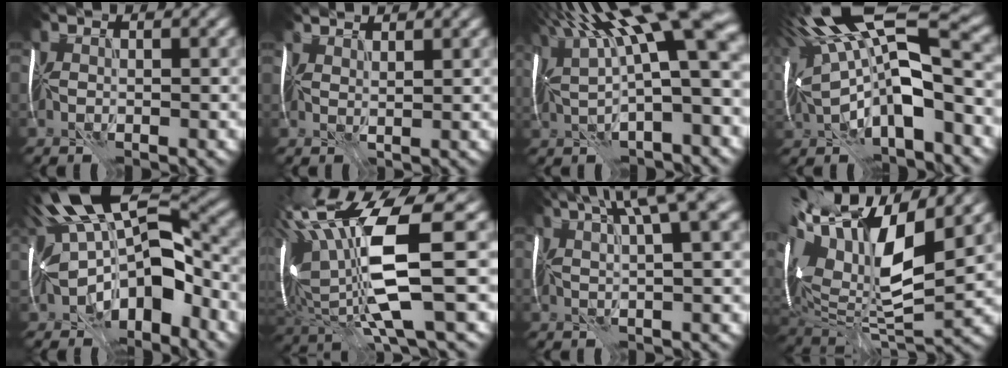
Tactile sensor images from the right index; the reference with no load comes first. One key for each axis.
{"total": 3.0, "fx": 2.7, "fy": 0.7, "fz": 1.1, "tx": -0.016, "ty": 0.023, "tz": 0.026}
{"total": 15.4, "fx": 5.5, "fy": 4.1, "fz": 13.8, "tx": -0.243, "ty": 0.035, "tz": 0.108}
{"total": 14.3, "fx": 1.1, "fy": 5.3, "fz": 13.2, "tx": -0.250, "ty": 0.016, "tz": 0.037}
{"total": 14.2, "fx": -0.2, "fy": 6.9, "fz": 12.4, "tx": -0.226, "ty": 0.018, "tz": 0.019}
{"total": 12.9, "fx": 2.5, "fy": 3.5, "fz": 12.2, "tx": -0.266, "ty": -0.004, "tz": 0.070}
{"total": 7.5, "fx": 4.2, "fy": 1.5, "fz": 6.1, "tx": -0.073, "ty": 0.039, "tz": 0.051}
{"total": 13.9, "fx": 5.1, "fy": 6.2, "fz": 11.4, "tx": -0.256, "ty": 0.029, "tz": 0.097}